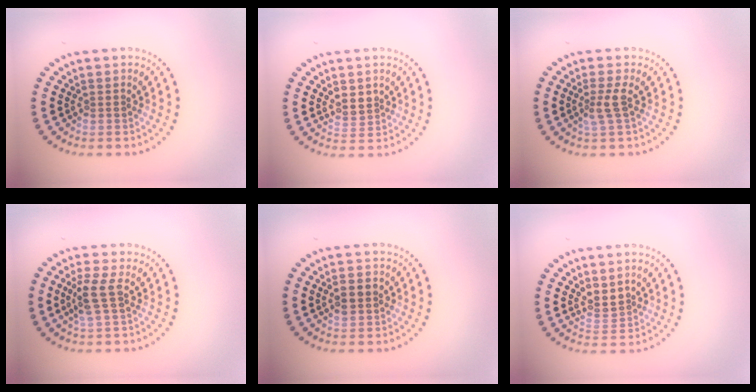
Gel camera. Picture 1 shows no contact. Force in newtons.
{"total": 1.9, "press": 1.7, "slide": 0.9}
{"total": 1.9, "press": 1.4, "slide": 1.2}
{"total": 2.5, "press": 2.0, "slide": 1.4}
{"total": 2.4, "press": 2.4, "slide": 0.1}
{"total": 1.8, "press": 1.4, "slide": 1.0}